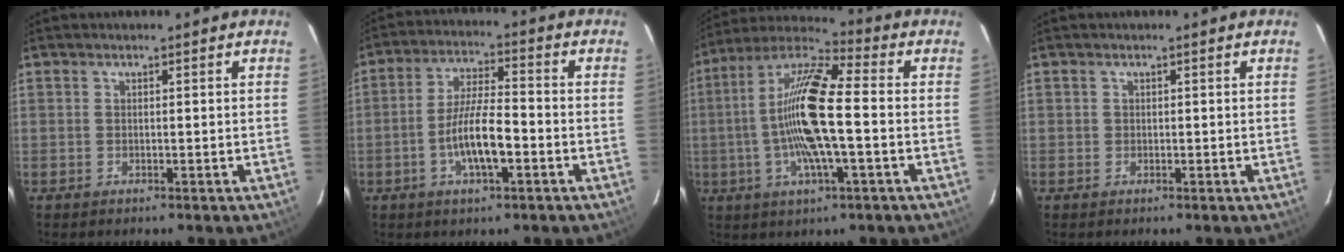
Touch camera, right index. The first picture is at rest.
{"total": 9.1, "force": [-3.2, 2.1, 8.3], "torque": [-0.163, 0.002, -0.056]}
{"total": 16.1, "force": [-1.7, 3.2, 15.7], "torque": [-0.303, 0.006, -0.043]}
{"total": 0.6, "force": [-0.1, 0.5, 0.0], "torque": [0.003, 0.000, -0.002]}